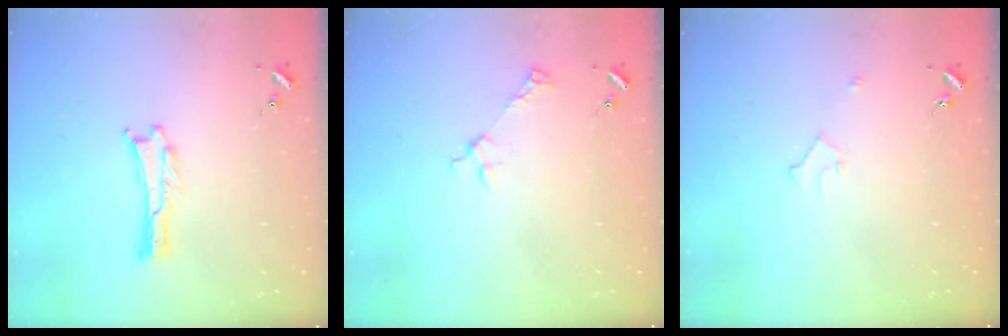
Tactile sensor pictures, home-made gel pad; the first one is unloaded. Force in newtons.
{"total": 2.6, "press": 2.6, "slide": 0.3}
{"total": 2.2, "press": 2.2, "slide": 0.2}